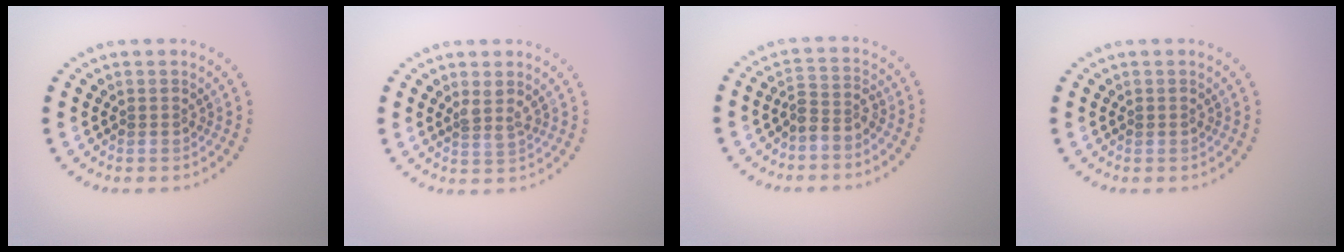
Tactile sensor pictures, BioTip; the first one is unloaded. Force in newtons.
{"total": 1.5, "press": 1.0, "slide": 1.0}
{"total": 2.3, "press": 1.8, "slide": 1.5}
{"total": 0.6, "press": 0.6, "slide": 0.0}